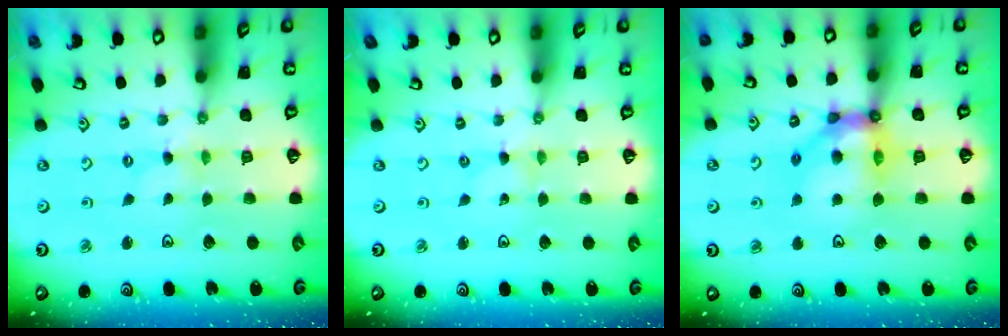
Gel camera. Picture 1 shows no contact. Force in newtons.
{"total": 0.0}
{"total": 13.0, "press": 12.9, "slide": 1.5}